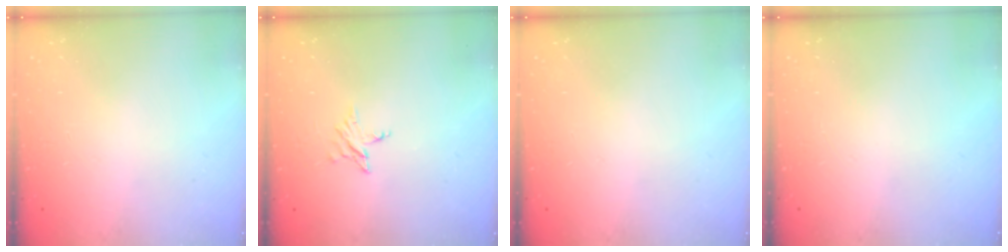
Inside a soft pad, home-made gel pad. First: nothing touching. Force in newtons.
{"total": 2.7, "press": 2.7, "slide": 0.2}
{"total": 0.0}
{"total": 0.0}